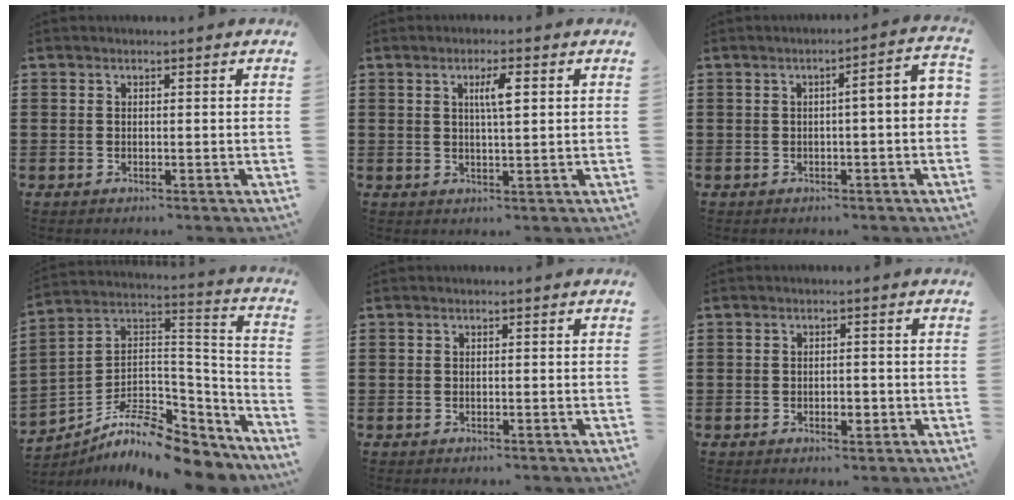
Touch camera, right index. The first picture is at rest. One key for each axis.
{"total": 3.6, "fx": 1.0, "fy": 0.7, "fz": 3.4, "tx": -0.069, "ty": 0.007, "tz": 0.013}
{"total": 3.5, "fx": -0.6, "fy": 0.4, "fz": 3.4, "tx": -0.062, "ty": 0.003, "tz": -0.014}
{"total": 9.9, "fx": -7.8, "fy": 3.8, "fz": 4.7, "tx": -0.091, "ty": 0.011, "tz": -0.152}
{"total": 0.0}
{"total": 2.1, "fx": -0.8, "fy": 1.0, "fz": 1.7, "tx": -0.034, "ty": -0.001, "tz": -0.014}